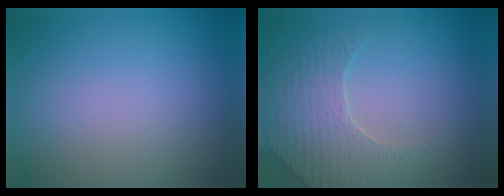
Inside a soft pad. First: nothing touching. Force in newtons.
{"total": 4.5, "press": 3.9, "slide": 2.4}